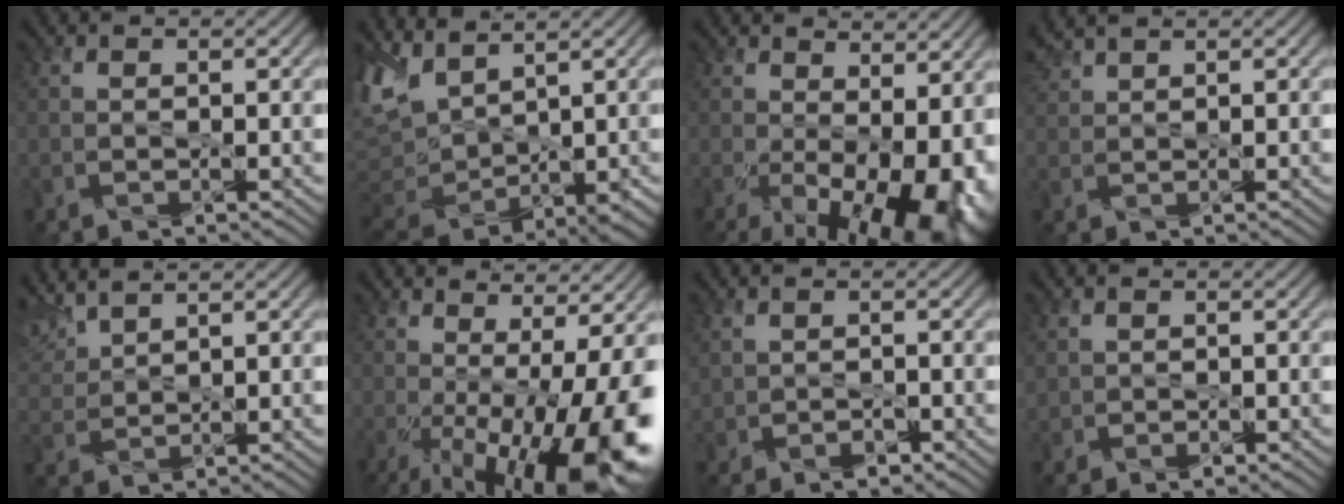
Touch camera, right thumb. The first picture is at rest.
{"total": 9.4, "force": [4.8, 5.0, 6.5], "torque": [-0.190, 0.000, 0.096]}
{"total": 15.3, "force": [-2.2, 7.6, 13.0], "torque": [-0.196, -0.042, 0.003]}
{"total": 2.6, "force": [2.4, 0.3, 1.1], "torque": [-0.029, 0.014, 0.055]}
{"total": 4.3, "force": [3.7, 0.8, 2.1], "torque": [-0.061, 0.016, 0.079]}
{"total": 17.3, "force": [-4.2, 6.5, 15.5], "torque": [-0.226, -0.037, -0.040]}
{"total": 1.6, "force": [-0.4, 1.2, 0.9], "torque": [-0.026, -0.005, -0.005]}
{"total": 1.2, "force": [-0.1, 1.1, 0.5], "torque": [-0.013, -0.007, 0.001]}